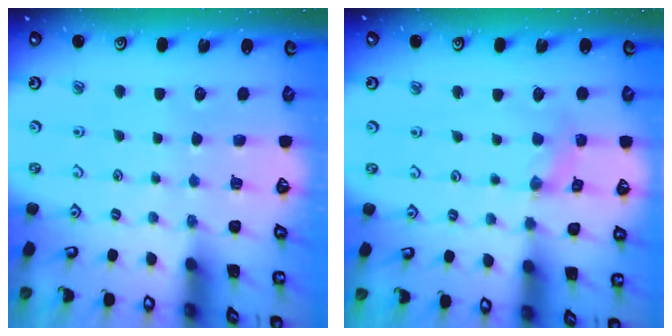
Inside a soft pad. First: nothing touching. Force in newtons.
{"total": 2.3, "press": 2.3, "slide": 0.3}